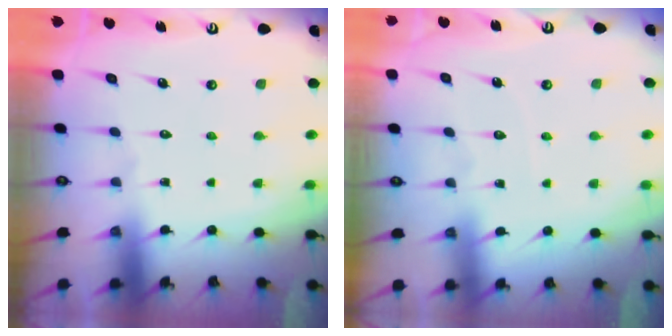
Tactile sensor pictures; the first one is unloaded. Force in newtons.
{"total": 3.1, "press": 3.1, "slide": 0.2}